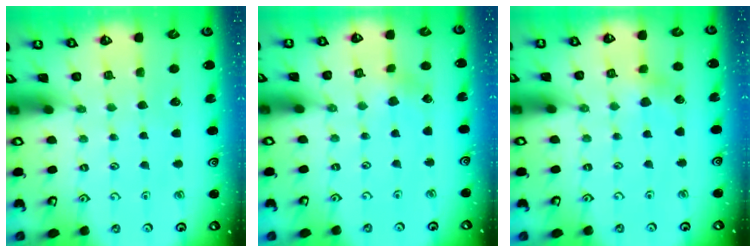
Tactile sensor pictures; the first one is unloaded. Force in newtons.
{"total": 1.8, "press": 1.8, "slide": 0.4}
{"total": 4.4, "press": 4.4, "slide": 0.3}